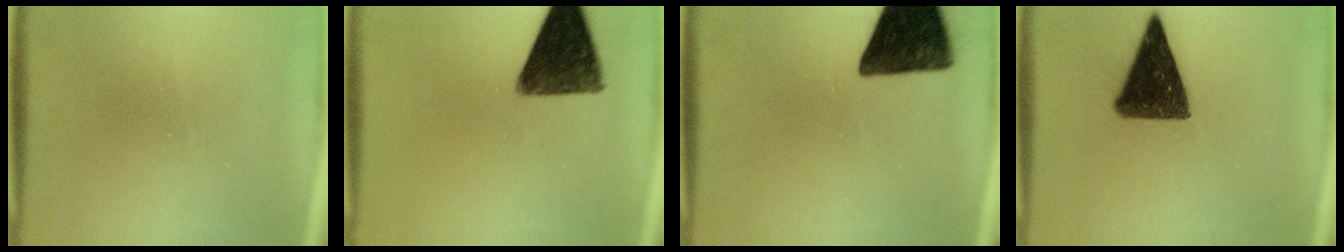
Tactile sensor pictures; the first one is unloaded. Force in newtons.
{"total": 12.6}
{"total": 13.0}
{"total": 11.5}